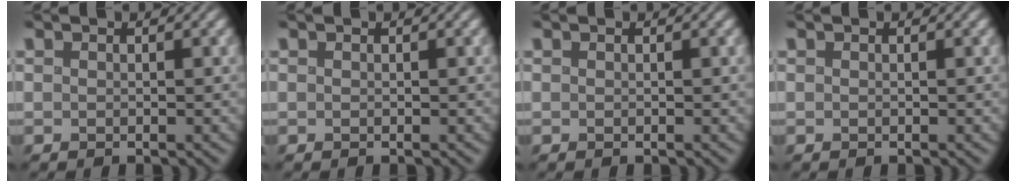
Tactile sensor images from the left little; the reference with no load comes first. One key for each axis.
{"total": 0.0}
{"total": 0.0}
{"total": 0.0}